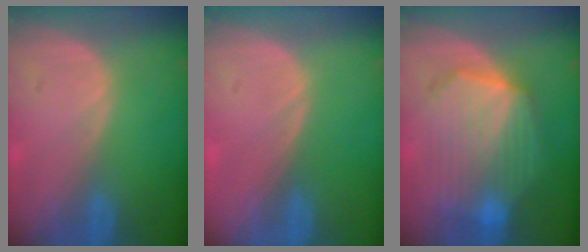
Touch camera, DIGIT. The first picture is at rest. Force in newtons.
{"total": 0.0}
{"total": 10.8, "press": 10.8, "slide": 0.8}